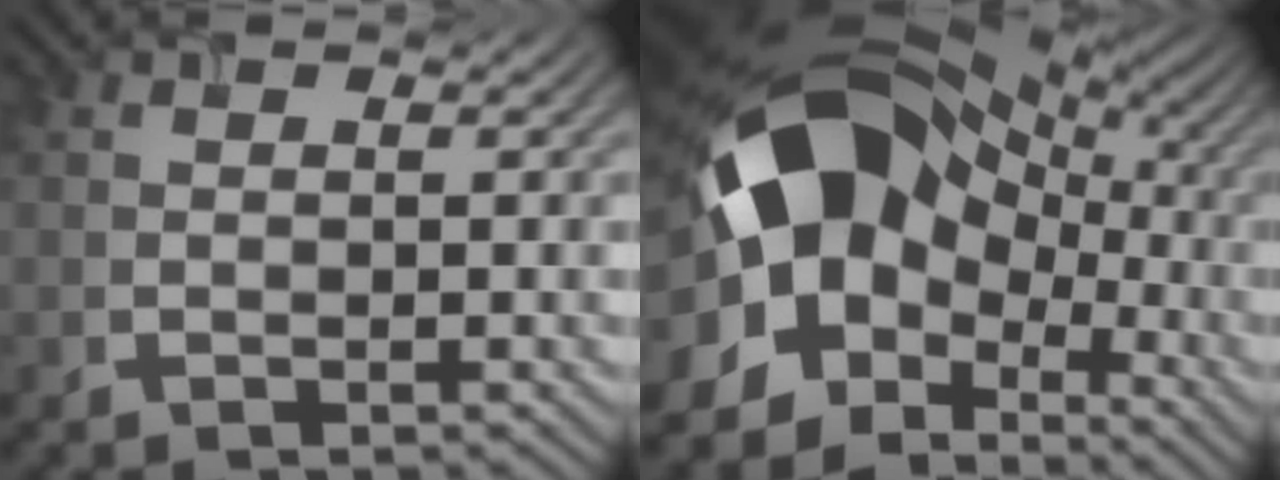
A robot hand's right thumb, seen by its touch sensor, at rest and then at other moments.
{"total": 20.0, "force": [-1.4, 14.6, 13.5], "torque": [-0.244, -0.012, -0.021]}